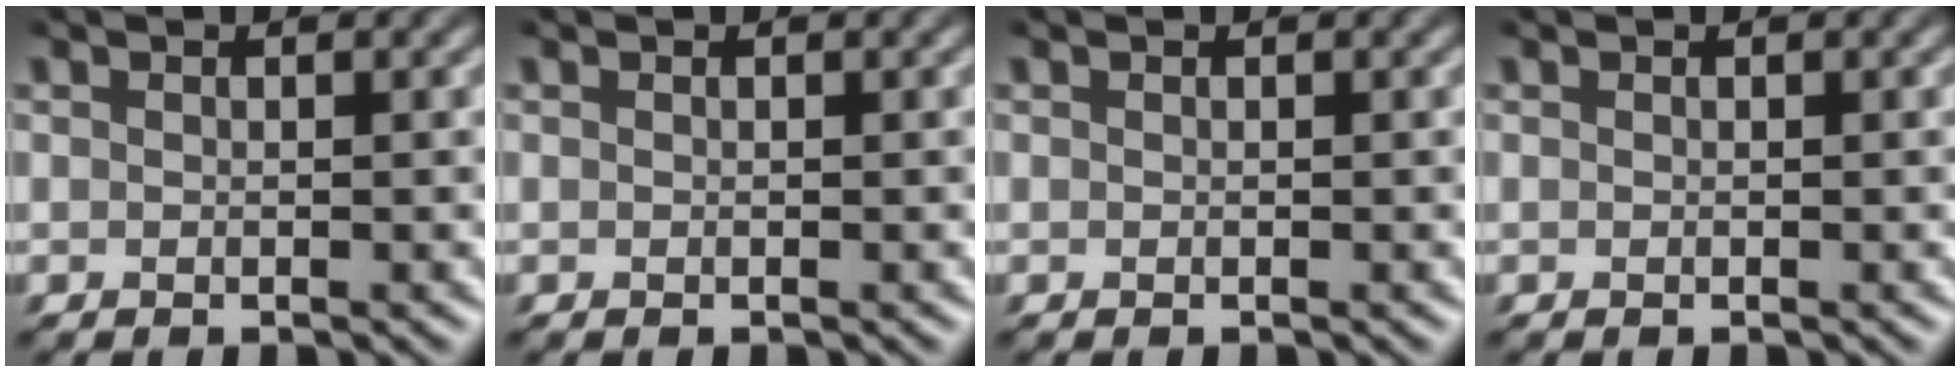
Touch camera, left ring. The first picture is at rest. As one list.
[{"total": 0.0}, {"total": 0.0}, {"total": 0.0}]